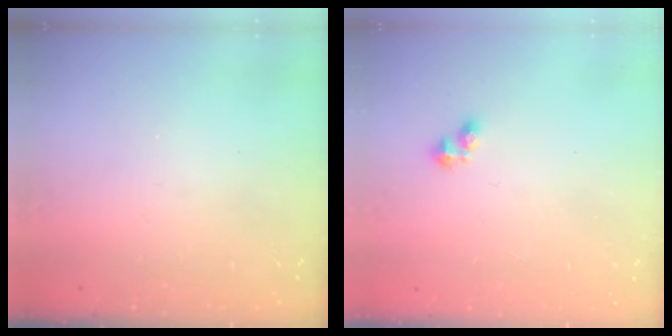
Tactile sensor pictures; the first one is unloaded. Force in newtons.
{"total": 2.7, "press": 2.7, "slide": 0.4}